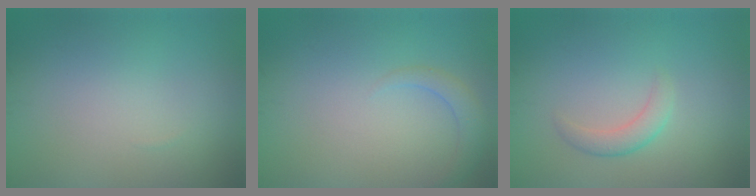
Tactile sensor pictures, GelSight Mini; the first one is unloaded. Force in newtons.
{"total": 1.7, "press": 1.7, "slide": 0.3}
{"total": 1.9, "press": 1.9, "slide": 0.1}